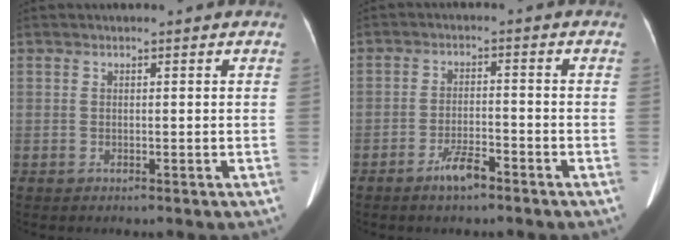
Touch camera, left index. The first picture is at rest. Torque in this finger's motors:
{"motor_torque": [0.12, 0.12, 0.02, 0.03]}